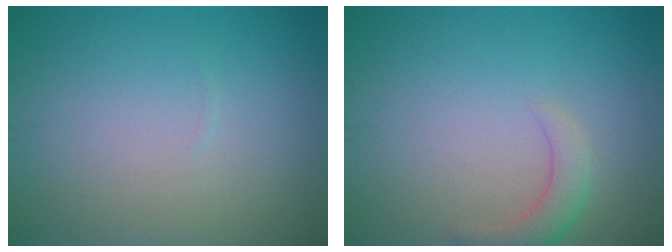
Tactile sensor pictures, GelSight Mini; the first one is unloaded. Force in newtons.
{"total": 2.3, "press": 2.3, "slide": 0.3}